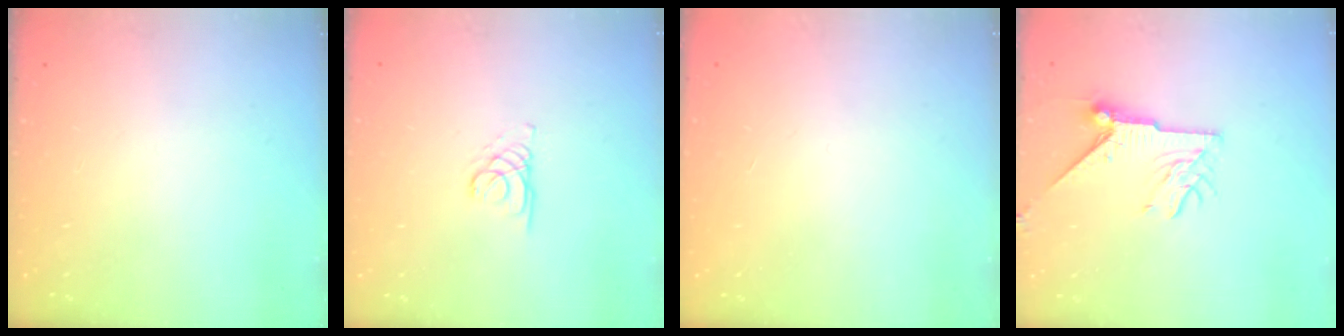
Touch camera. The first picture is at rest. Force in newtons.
{"total": 1.4, "press": 1.3, "slide": 0.1}
{"total": 0.8, "press": 0.8, "slide": 0.2}
{"total": 8.4, "press": 8.4, "slide": 0.0}